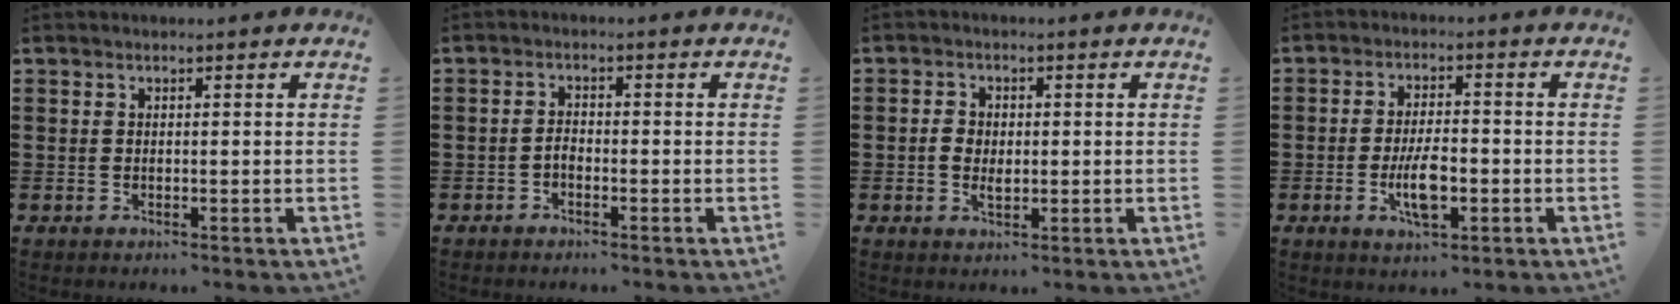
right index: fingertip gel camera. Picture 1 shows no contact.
{"total": 1.5, "force": [-0.9, 0.7, 1.0], "torque": [-0.021, 0.002, -0.019]}
{"total": 2.5, "force": [-0.2, 1.6, 1.9], "torque": [-0.046, 0.001, -0.006]}
{"total": 6.3, "force": [-1.8, 2.2, 5.6], "torque": [-0.113, 0.000, -0.035]}